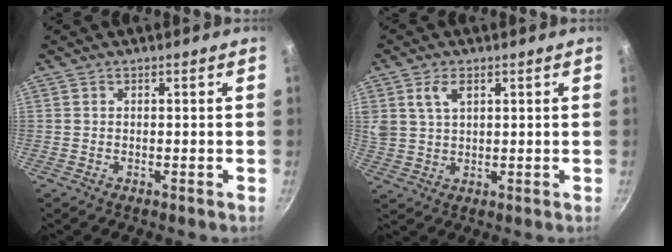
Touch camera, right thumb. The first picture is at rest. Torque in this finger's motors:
{"motor_torque": [0.47, 1.55, 0.68, 0.54, 0.05]}